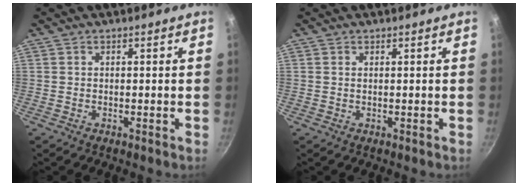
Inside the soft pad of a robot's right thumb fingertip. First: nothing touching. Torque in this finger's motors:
{"motor_torque": [-0.25, 0.14, -0.03, 0.48, 0.02]}